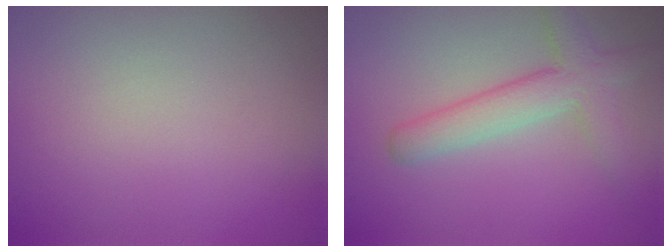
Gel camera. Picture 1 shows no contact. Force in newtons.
{"total": 4.0, "press": 4.0, "slide": 0.2}